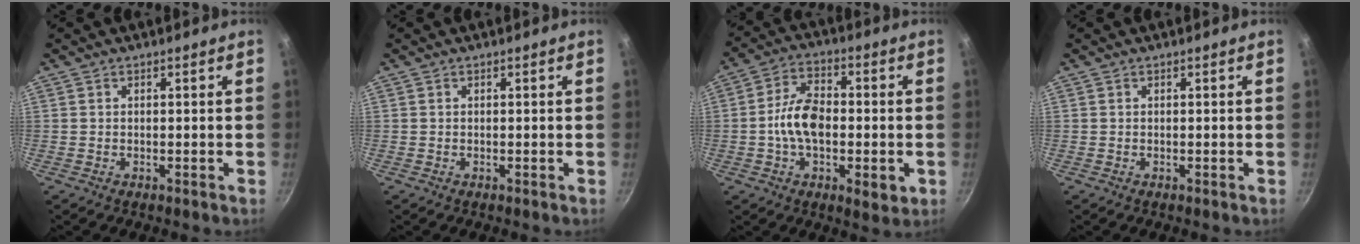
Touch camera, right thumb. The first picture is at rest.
{"total": 0.0}
{"total": 13.1, "force": [-1.7, 6.9, 10.9], "torque": [-0.175, 0.019, -0.036]}
{"total": 0.0}